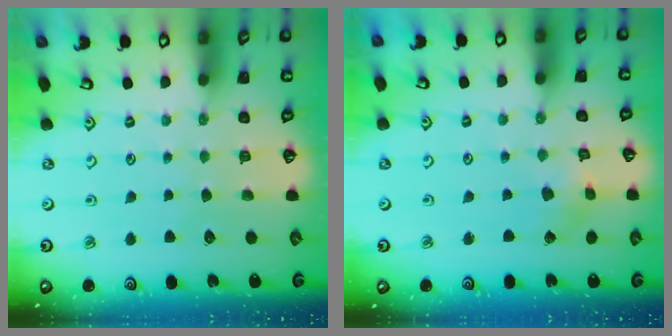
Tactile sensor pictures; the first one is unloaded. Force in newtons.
{"total": 2.0, "press": 2.0, "slide": 0.3}